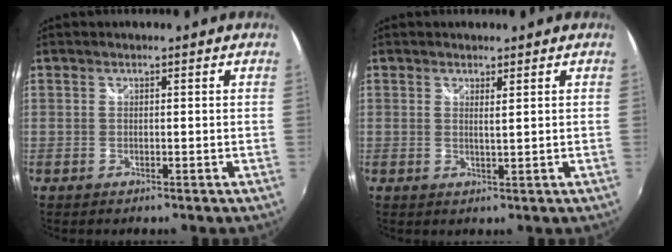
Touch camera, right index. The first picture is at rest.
{"total": 1.2, "force": [0.8, -0.5, 0.7], "torque": [-0.011, -0.003, 0.011]}